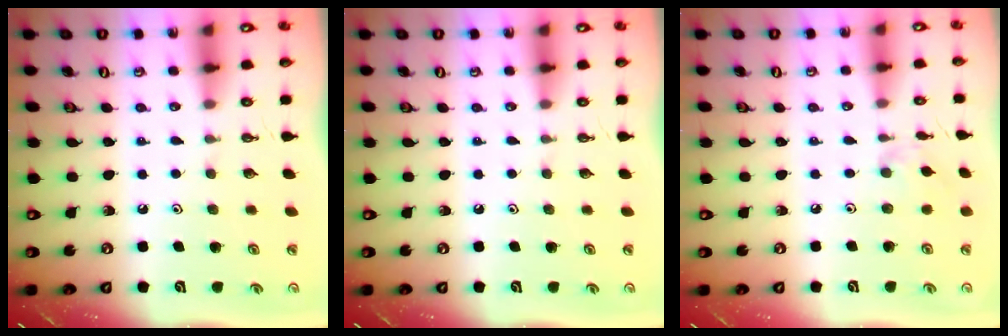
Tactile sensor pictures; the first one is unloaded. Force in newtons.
{"total": 0.0}
{"total": 3.4, "press": 3.3, "slide": 0.7}